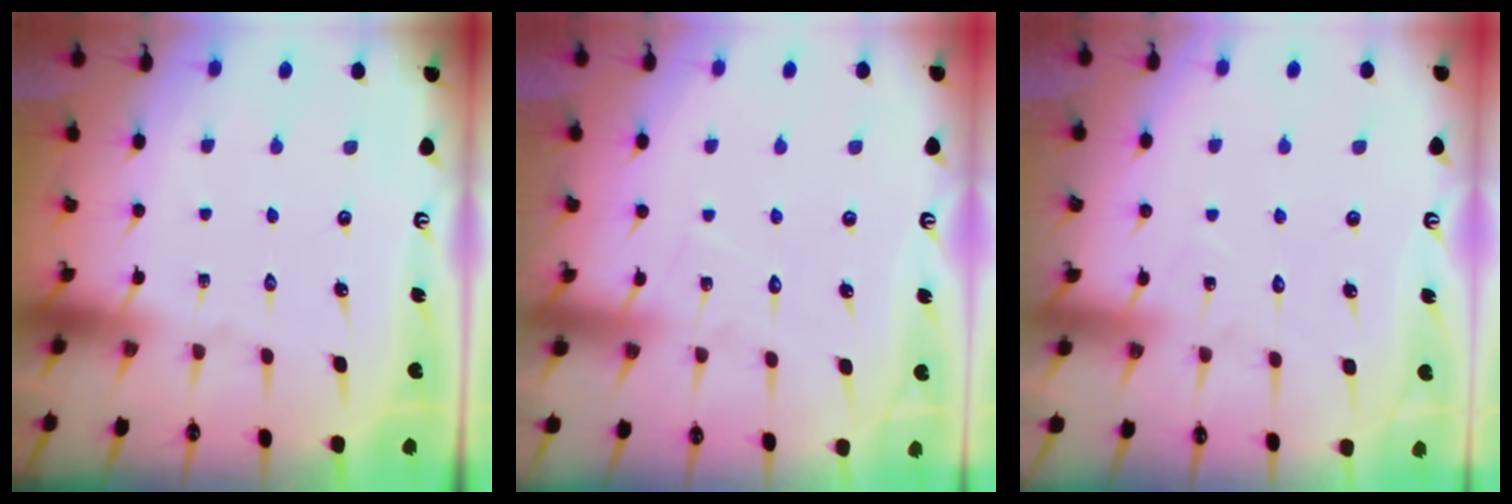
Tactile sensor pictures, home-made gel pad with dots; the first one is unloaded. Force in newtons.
{"total": 4.6, "press": 4.5, "slide": 0.5}
{"total": 7.2, "press": 7.2, "slide": 0.6}